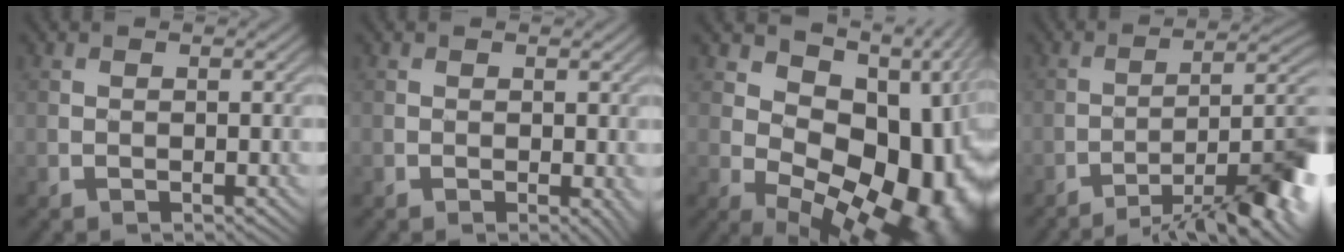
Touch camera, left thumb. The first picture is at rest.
{"total": 1.5, "force": [-0.2, 0.8, 1.2], "torque": [-0.013, -0.008, 0.002]}
{"total": 17.3, "force": [1.2, 10.7, 13.5], "torque": [-0.134, -0.017, 0.051]}
{"total": 11.8, "force": [-6.8, 3.0, 9.2], "torque": [-0.121, 0.009, -0.102]}